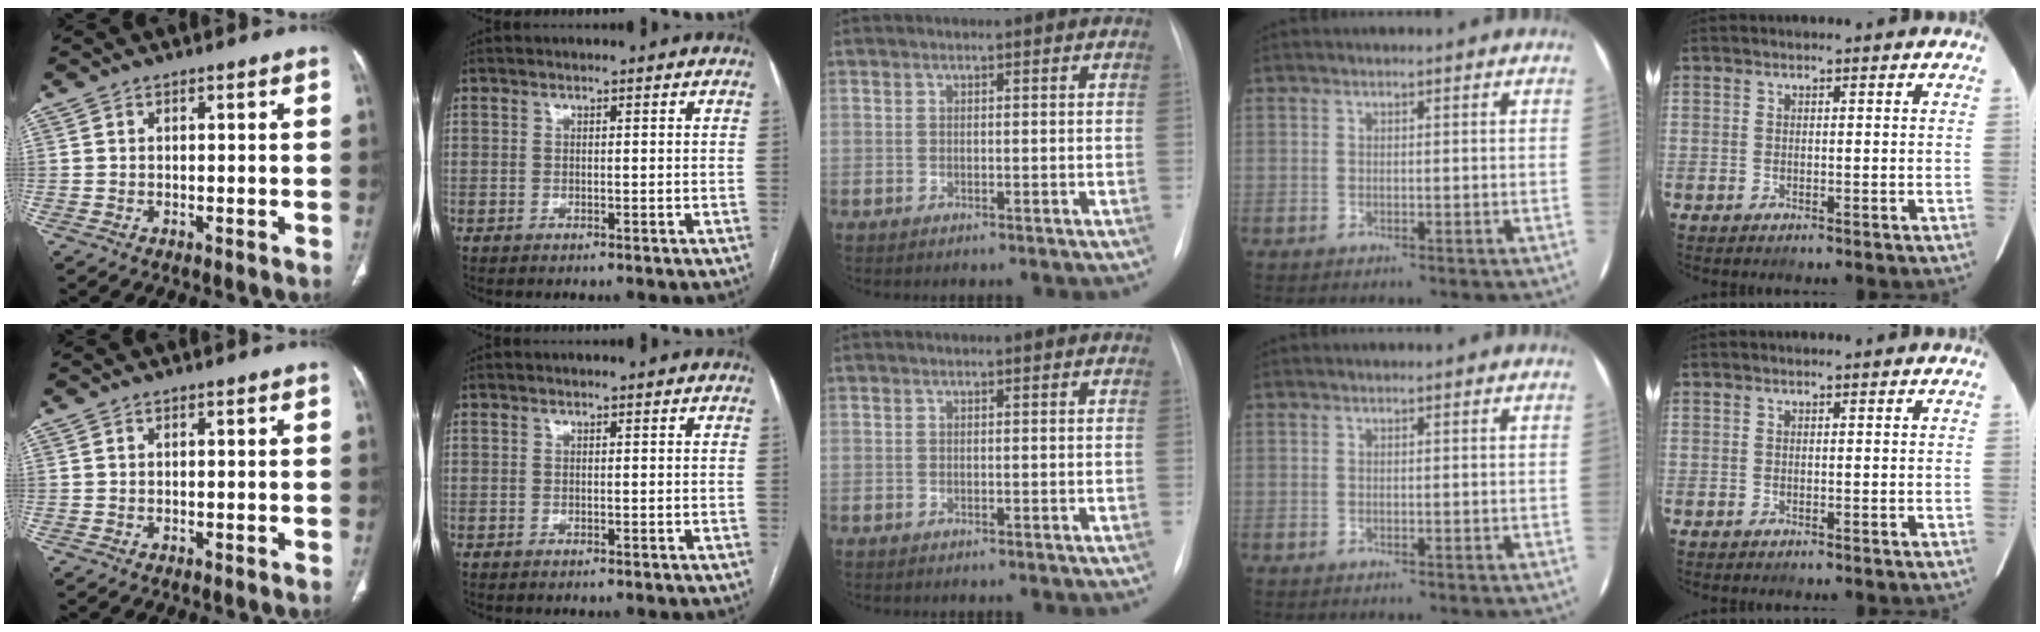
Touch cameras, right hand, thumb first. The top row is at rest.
{}